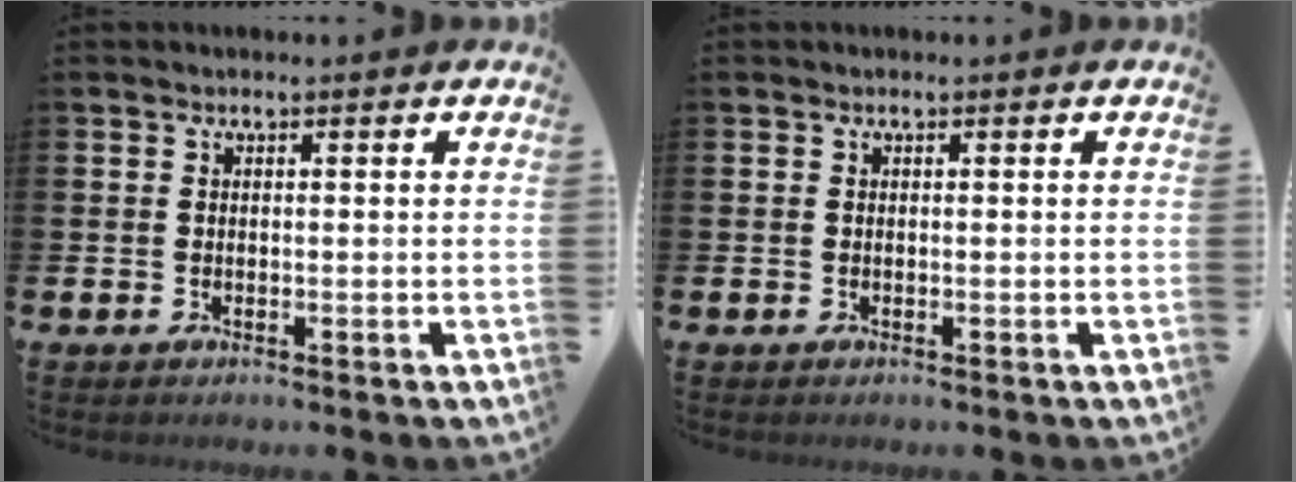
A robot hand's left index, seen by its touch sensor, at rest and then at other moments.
{"total": 0.0}